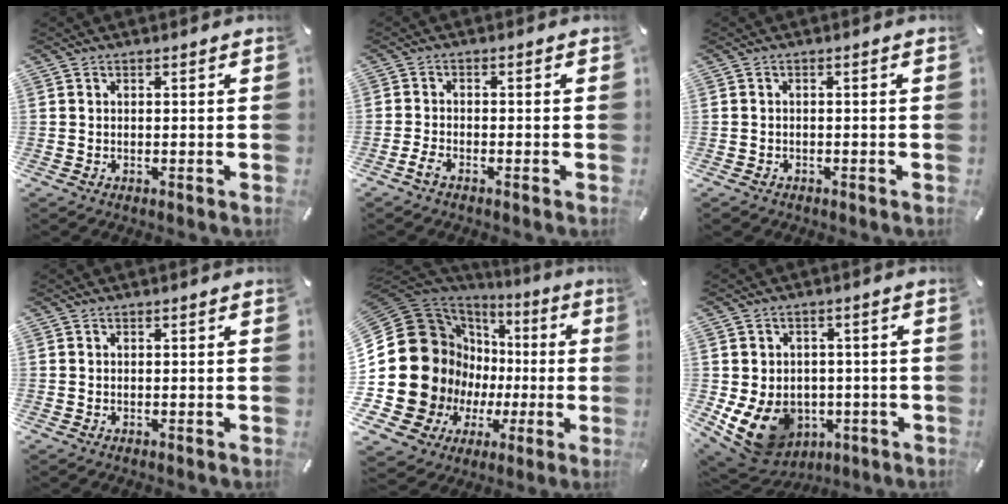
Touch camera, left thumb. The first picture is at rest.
{"total": 2.5, "force": [-1.7, 1.0, 1.5], "torque": [-0.032, 0.005, -0.034]}
{"total": 1.0, "force": [-0.8, 0.6, 0.2], "torque": [-0.005, 0.003, -0.019]}
{"total": 0.0}
{"total": 25.4, "force": [1.9, 19.6, 16.0], "torque": [-0.296, -0.074, 0.089]}
{"total": 11.9, "force": [-3.3, 9.8, 5.8], "torque": [-0.119, 0.005, -0.055]}